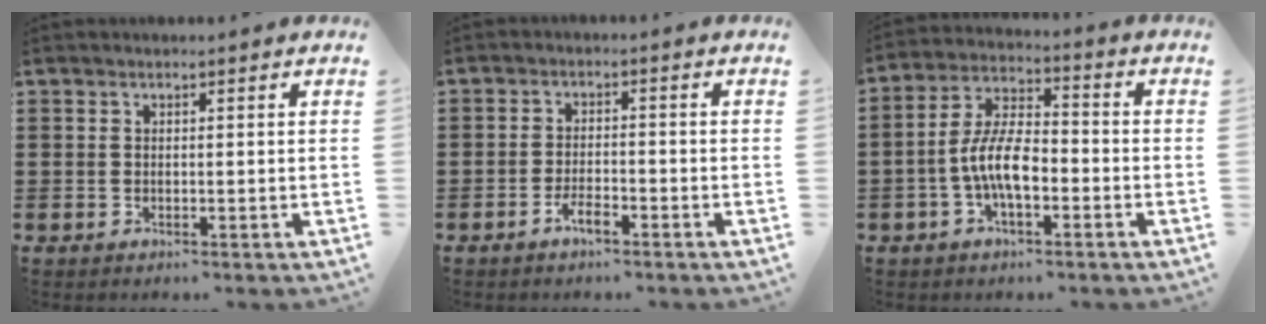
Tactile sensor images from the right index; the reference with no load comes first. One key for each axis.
{"total": 2.9, "fx": -2.0, "fy": 0.7, "fz": 2.0, "tx": -0.042, "ty": 0.002, "tz": -0.039}
{"total": 8.3, "fx": -2.4, "fy": 3.4, "fz": 7.2, "tx": -0.163, "ty": -0.004, "tz": -0.051}